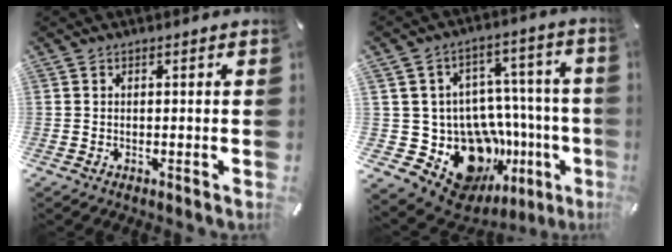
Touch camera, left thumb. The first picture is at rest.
{"total": 20.1, "force": [-7.5, 15.3, 10.8], "torque": [-0.170, 0.022, -0.072]}